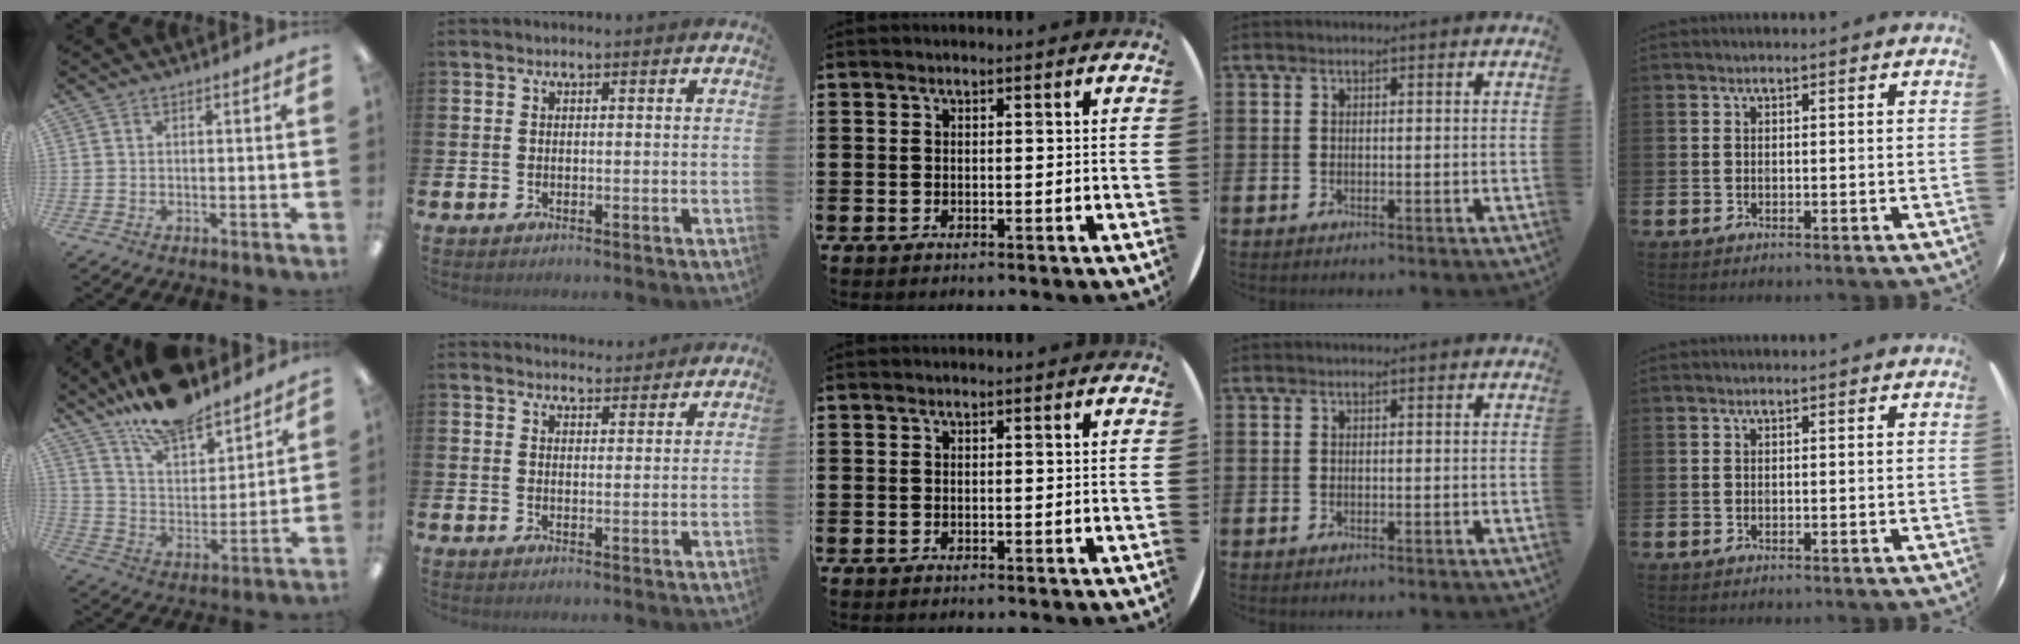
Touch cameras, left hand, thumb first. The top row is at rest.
{"thumb": {"total": 14.4, "force": [12.8, 4.7, 4.7], "torque": [-0.093, -0.088, 0.233]}, "index": {"total": 3.2, "force": [3.1, 0.6, -0.2], "torque": [0.005, -0.018, 0.056]}}